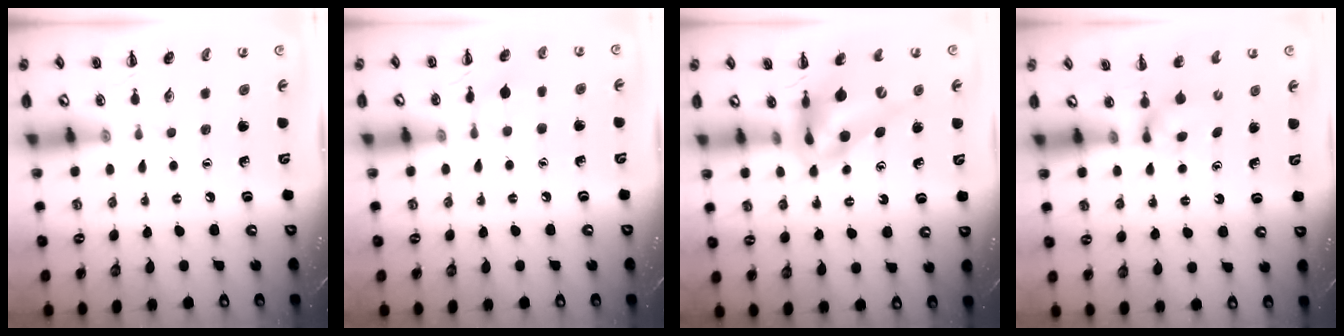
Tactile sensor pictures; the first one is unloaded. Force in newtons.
{"total": 5.9, "press": 5.7, "slide": 1.5}
{"total": 11.1, "press": 10.5, "slide": 3.6}
{"total": 2.9, "press": 2.8, "slide": 1.0}